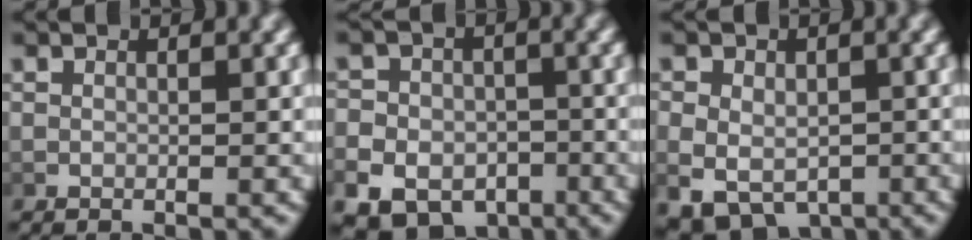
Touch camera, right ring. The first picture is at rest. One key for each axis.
{"total": 8.4, "fx": -5.2, "fy": 6.1, "fz": 2.4, "tx": -0.034, "ty": -0.034, "tz": -0.086}
{"total": 6.4, "fx": -3.0, "fy": 4.8, "fz": 2.8, "tx": -0.065, "ty": -0.046, "tz": -0.027}